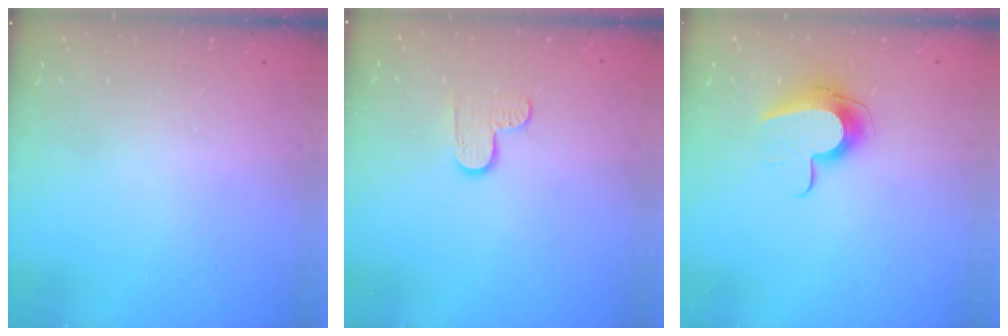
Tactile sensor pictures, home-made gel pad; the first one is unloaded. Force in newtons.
{"total": 5.7, "press": 5.7, "slide": 0.5}
{"total": 11.8, "press": 11.7, "slide": 0.7}